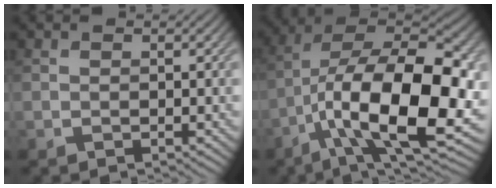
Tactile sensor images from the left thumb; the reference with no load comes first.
{"total": 17.9, "force": [-4.0, 8.1, 15.4], "torque": [-0.250, -0.002, -0.065]}